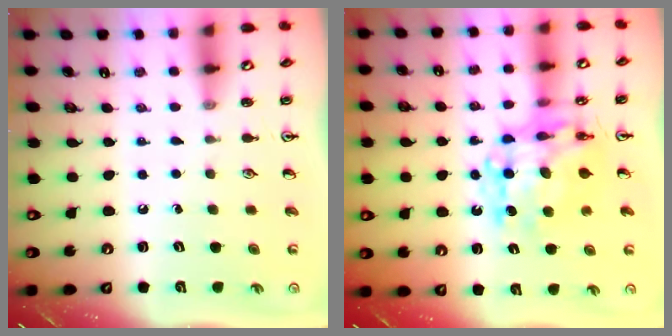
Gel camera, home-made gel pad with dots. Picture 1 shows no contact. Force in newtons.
{"total": 12.3, "press": 12.2, "slide": 1.2}